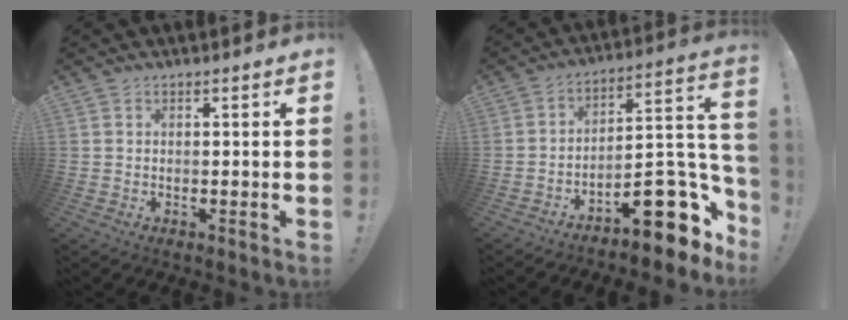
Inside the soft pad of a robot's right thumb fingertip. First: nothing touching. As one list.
[{"total": 17.8, "force": [-9.4, 7.1, 13.3], "torque": [-0.136, 0.043, -0.143]}]